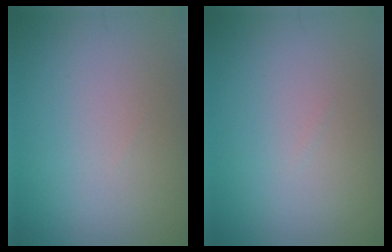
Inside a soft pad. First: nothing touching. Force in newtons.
{"total": 0.0}